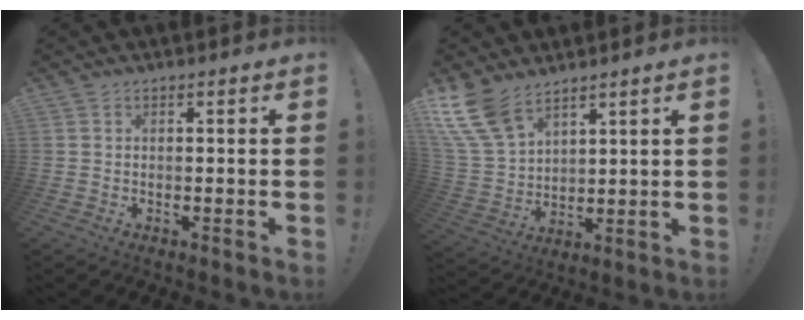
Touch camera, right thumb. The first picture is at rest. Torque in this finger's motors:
{"motor_torque": [0.06, 0.32, 0.89, 0.85, 0.07]}